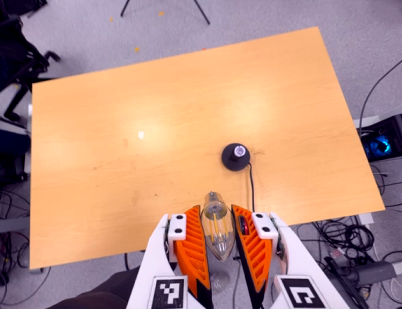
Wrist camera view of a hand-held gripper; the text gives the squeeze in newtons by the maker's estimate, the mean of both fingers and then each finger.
{"total": 12.8, "left": 14.3, "right": 11.3}